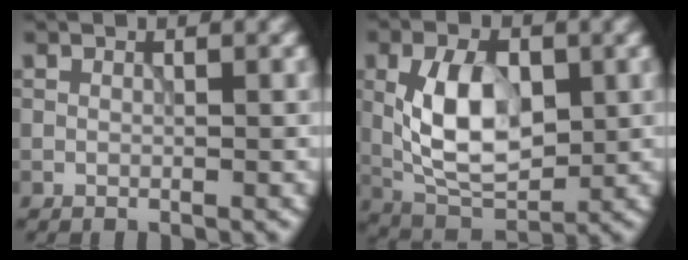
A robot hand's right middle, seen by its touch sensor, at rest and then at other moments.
{"total": 7.6, "force": [0.2, 4.4, 6.2], "torque": [-0.121, -0.001, 0.001]}